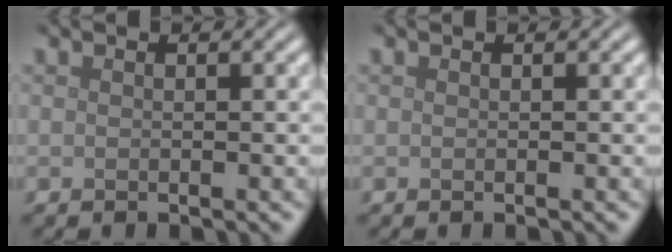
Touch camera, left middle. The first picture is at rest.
{"total": 0.0}